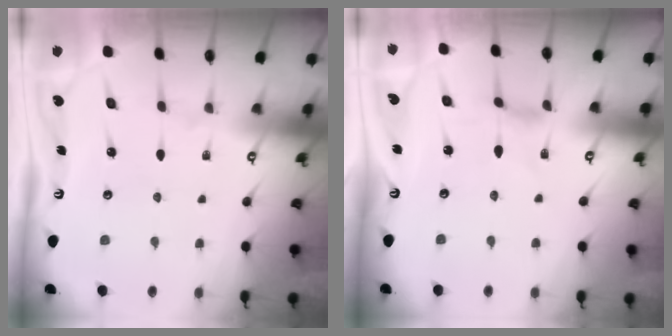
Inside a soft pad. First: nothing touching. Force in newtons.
{"total": 0.5, "press": 0.5, "slide": 0.1}